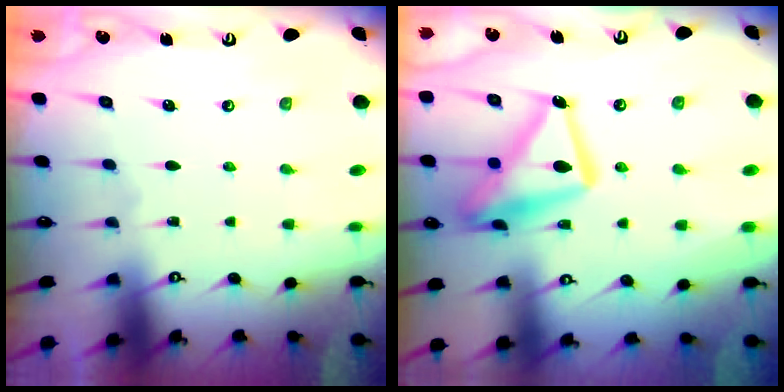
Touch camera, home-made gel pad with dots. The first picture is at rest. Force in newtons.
{"total": 17.0, "press": 16.9, "slide": 1.2}